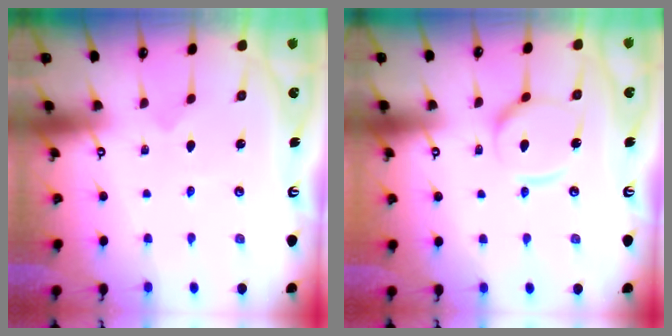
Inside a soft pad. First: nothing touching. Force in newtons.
{"total": 11.9, "press": 11.8, "slide": 1.1}